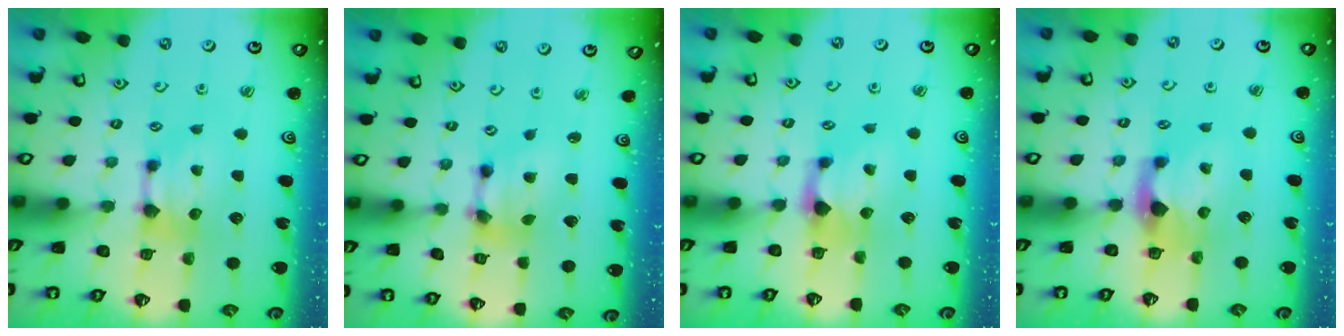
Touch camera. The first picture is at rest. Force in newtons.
{"total": 5.9, "press": 5.6, "slide": 2.0}
{"total": 1.3, "press": 0.4, "slide": 1.2}
{"total": 2.1, "press": 1.6, "slide": 1.2}